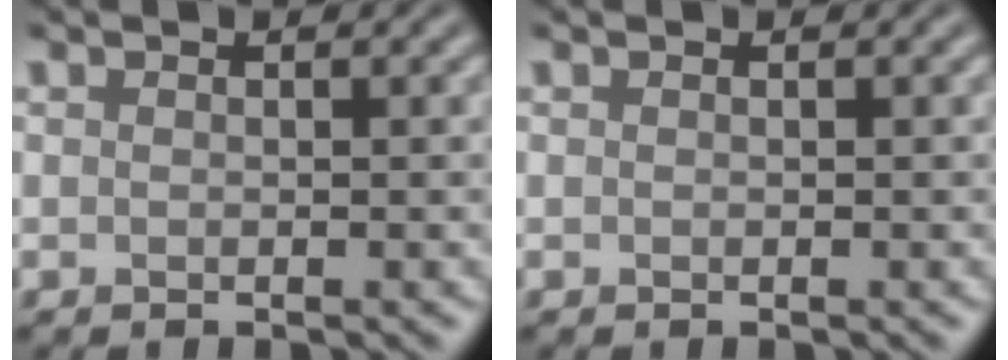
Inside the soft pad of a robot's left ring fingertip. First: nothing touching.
{"total": 0.0}